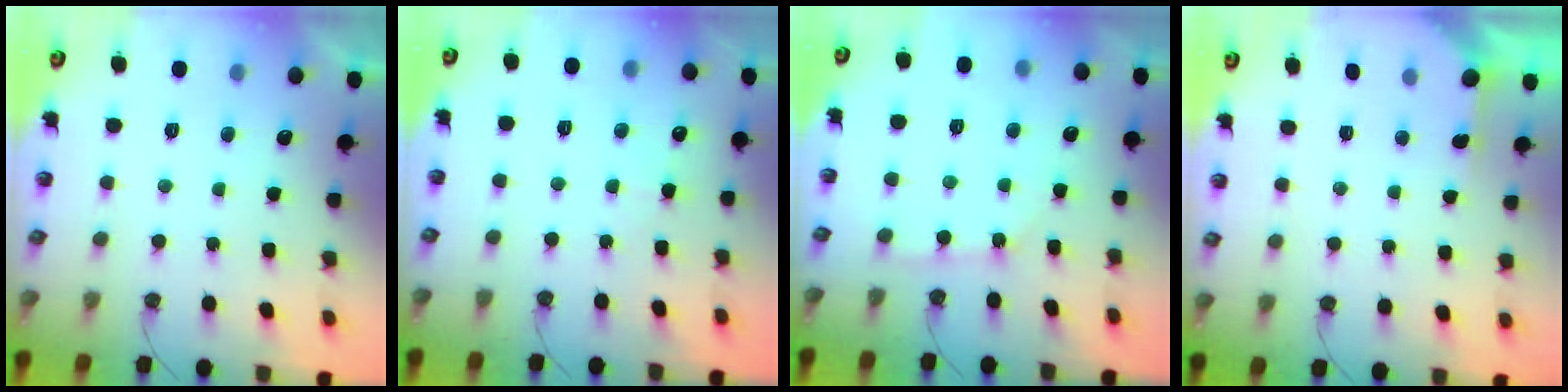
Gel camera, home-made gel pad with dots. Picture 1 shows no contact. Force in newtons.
{"total": 4.2, "press": 4.2, "slide": 0.7}
{"total": 1.8, "press": 1.8, "slide": 0.2}
{"total": 1.5, "press": 1.5, "slide": 0.2}